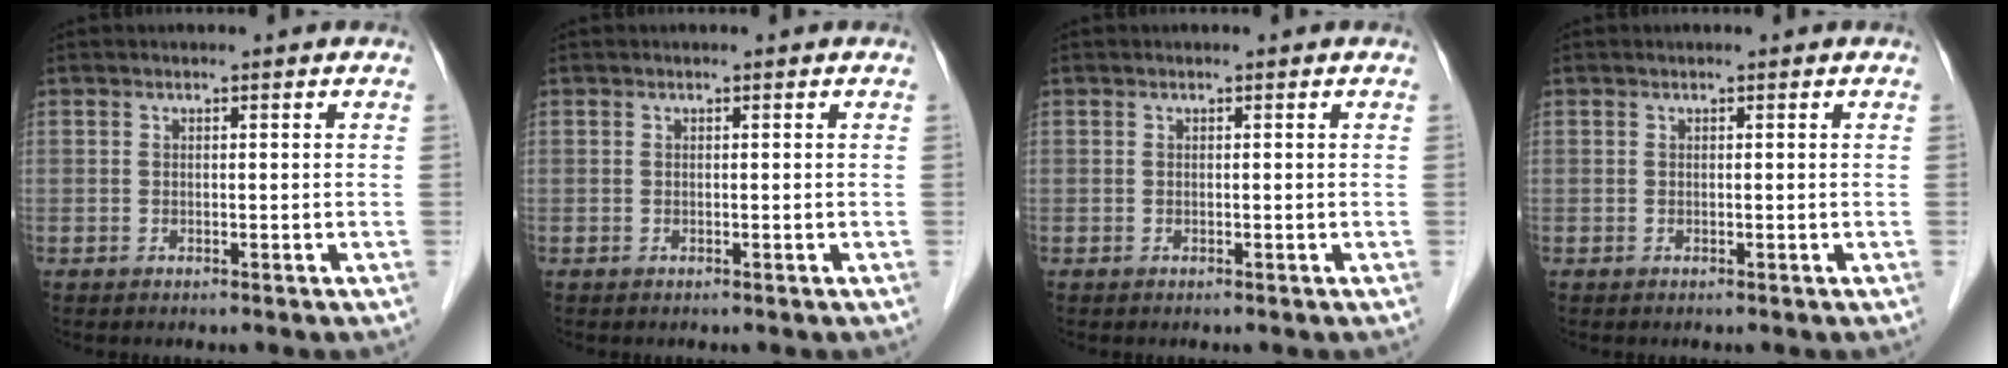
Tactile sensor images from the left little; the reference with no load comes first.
{"total": 0.0}
{"total": 0.0}
{"total": 0.0}